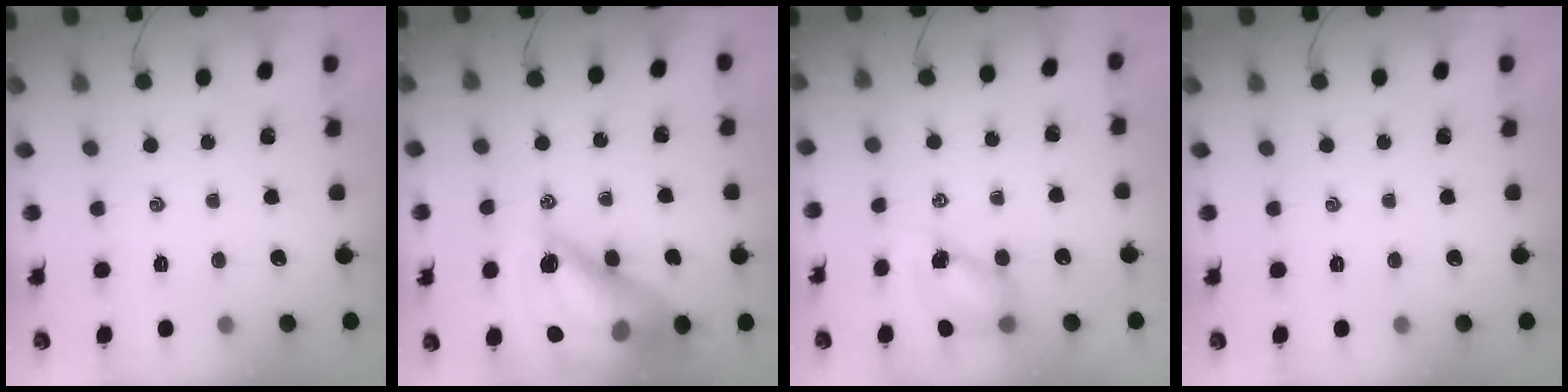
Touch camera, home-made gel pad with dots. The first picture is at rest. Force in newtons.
{"total": 20.3, "press": 19.9, "slide": 4.0}
{"total": 6.4, "press": 6.3, "slide": 1.0}
{"total": 0.0}